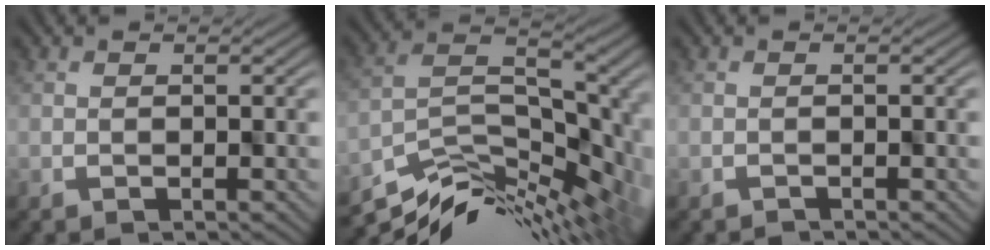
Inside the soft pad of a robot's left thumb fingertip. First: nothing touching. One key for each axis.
{"total": 9.3, "fx": -4.7, "fy": 4.0, "fz": 7.0, "tx": -0.126, "ty": -0.009, "tz": -0.079}
{"total": 0.8, "fx": -0.8, "fy": -0.1, "fz": -0.1, "tx": 0.002, "ty": 0.000, "tz": -0.013}